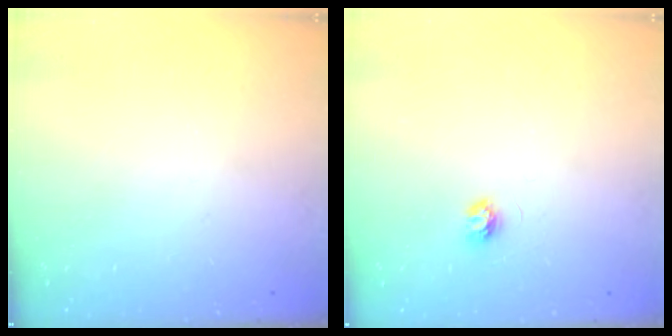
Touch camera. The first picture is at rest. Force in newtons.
{"total": 3.5, "press": 3.4, "slide": 0.3}